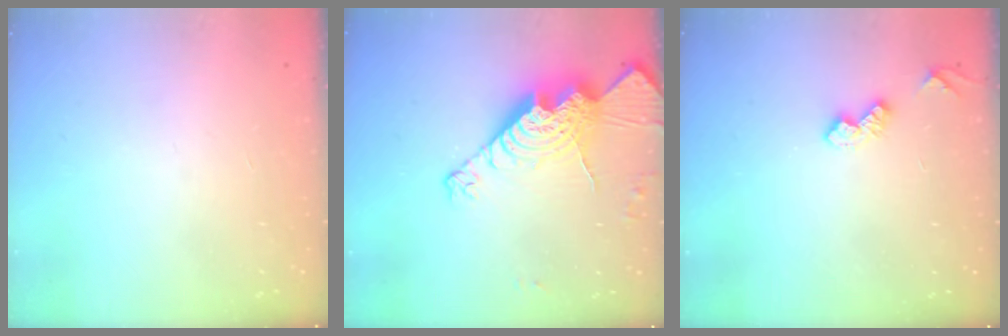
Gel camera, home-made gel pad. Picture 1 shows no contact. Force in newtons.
{"total": 19.3, "press": 19.2, "slide": 1.5}
{"total": 4.9, "press": 4.9, "slide": 0.8}